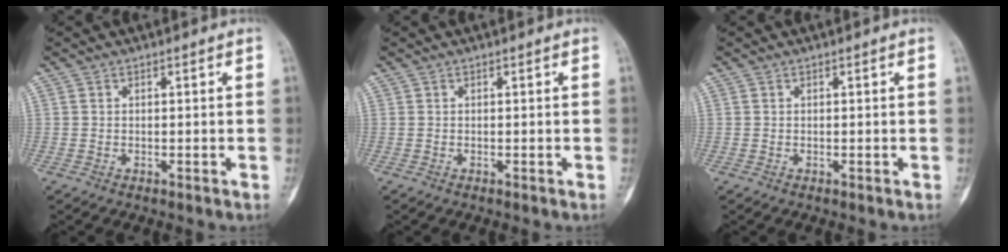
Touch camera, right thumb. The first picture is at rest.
{"total": 0.0}
{"total": 0.0}